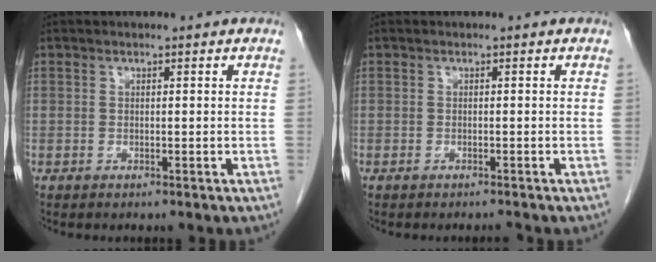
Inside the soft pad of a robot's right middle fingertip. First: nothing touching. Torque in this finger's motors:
{"motor_torque": [0.13, -0.02, 0.00, 0.00]}